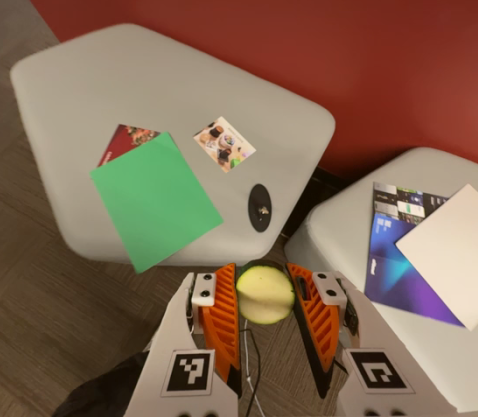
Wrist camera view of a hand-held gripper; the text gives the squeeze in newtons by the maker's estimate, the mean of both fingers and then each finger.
{"total": 11.5, "left": 11.6, "right": 11.5}